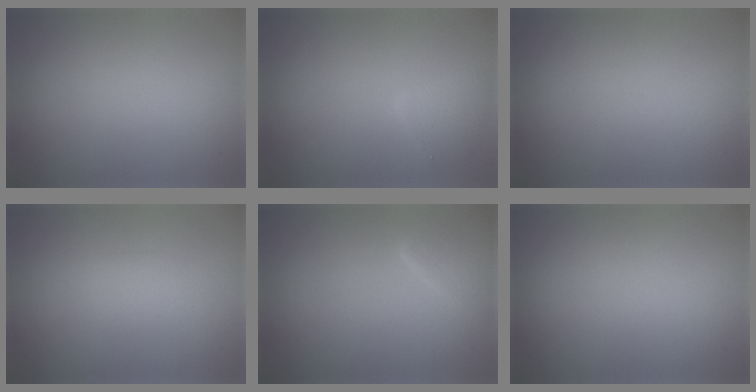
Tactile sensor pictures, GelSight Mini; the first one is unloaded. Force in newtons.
{"total": 1.6, "press": 1.6, "slide": 0.1}
{"total": 0.0}
{"total": 1.2, "press": 1.2, "slide": 0.3}
{"total": 1.9, "press": 1.9, "slide": 0.1}
{"total": 0.0}